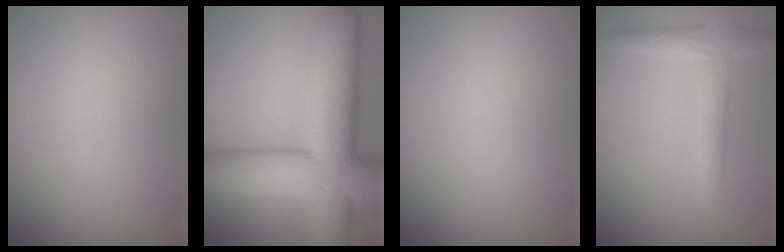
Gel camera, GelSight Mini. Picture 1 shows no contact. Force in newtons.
{"total": 13.3, "press": 13.2, "slide": 0.7}
{"total": 0.0}
{"total": 3.1, "press": 3.0, "slide": 0.1}